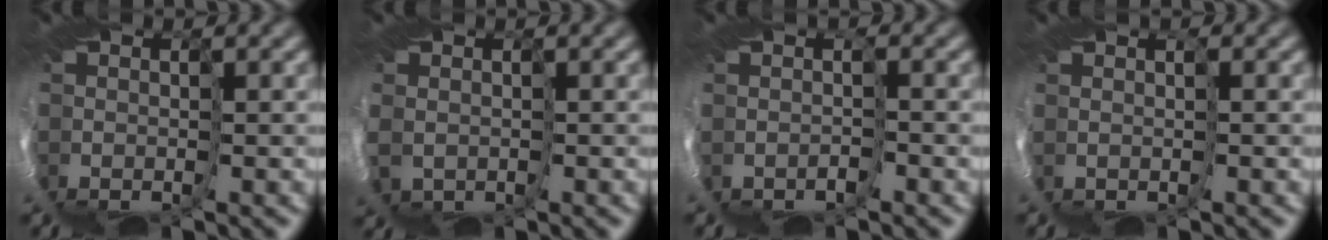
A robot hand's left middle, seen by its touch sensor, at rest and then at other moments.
{"total": 3.1, "force": [0.0, 3.0, 0.9], "torque": [-0.054, -0.009, -0.002]}
{"total": 2.3, "force": [-1.4, -1.7, -0.7], "torque": [0.022, -0.009, 0.010]}
{"total": 0.8, "force": [0.3, -0.7, 0.1], "torque": [0.004, -0.001, 0.018]}